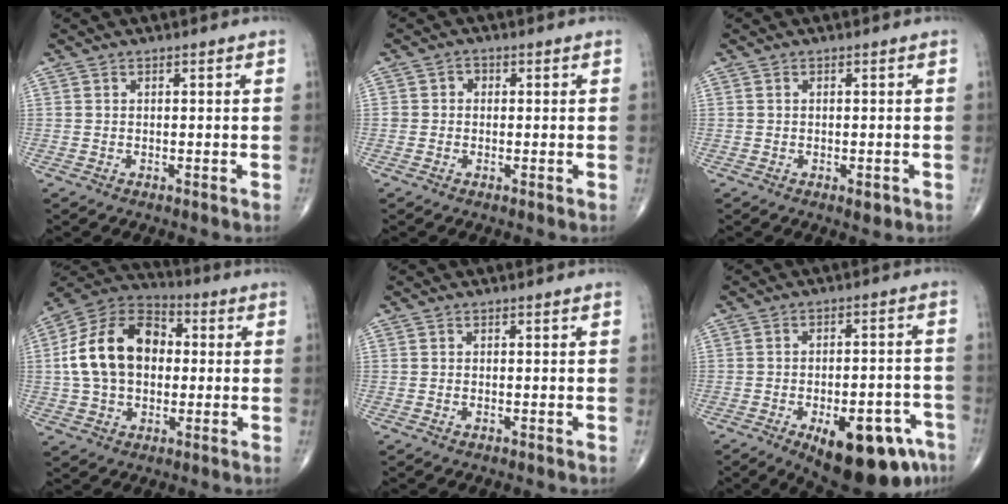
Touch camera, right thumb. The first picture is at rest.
{"total": 1.7, "force": [0.0, 1.5, 0.6], "torque": [0.004, 0.006, -0.005]}
{"total": 1.6, "force": [-0.7, 0.8, 1.2], "torque": [-0.010, -0.001, -0.008]}
{"total": 17.3, "force": [1.2, 12.0, 12.4], "torque": [-0.204, 0.028, 0.013]}
{"total": 0.0}
{"total": 18.0, "force": [-9.5, 7.4, 13.4], "torque": [-0.125, 0.043, -0.119]}